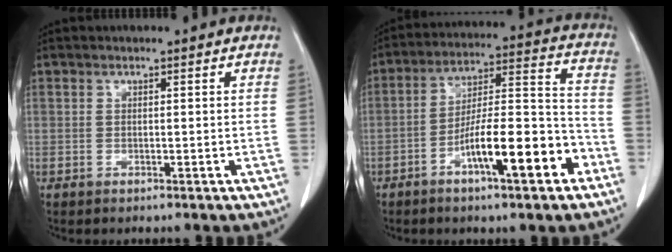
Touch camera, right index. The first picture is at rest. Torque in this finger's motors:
{"motor_torque": [1.38, -0.76, 0.48, 0.20]}